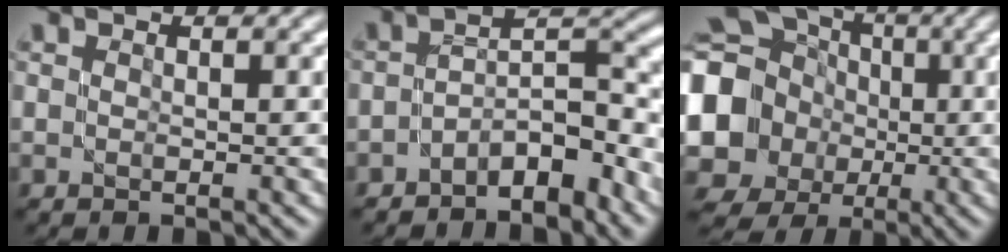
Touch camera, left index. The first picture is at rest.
{"total": 6.3, "force": [-3.5, 2.6, 4.4], "torque": [-0.053, 0.009, -0.067]}
{"total": 18.1, "force": [-0.3, 16.8, 6.5], "torque": [-0.185, 0.009, -0.052]}